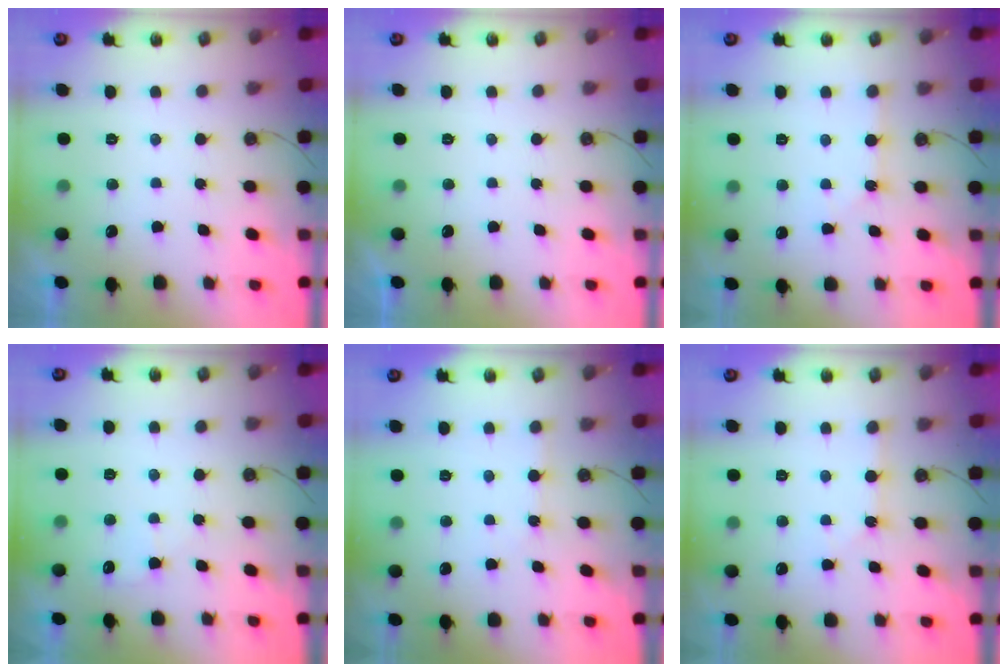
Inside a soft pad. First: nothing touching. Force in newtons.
{"total": 0.0}
{"total": 0.7, "press": 0.7, "slide": 0.1}
{"total": 3.7, "press": 3.7, "slide": 0.4}
{"total": 2.1, "press": 2.0, "slide": 0.3}
{"total": 0.7, "press": 0.7, "slide": 0.1}